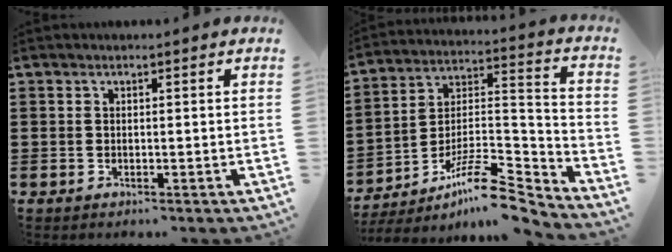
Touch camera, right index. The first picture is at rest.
{"total": 10.3, "force": [-7.9, 2.5, 6.1], "torque": [-0.110, 0.013, -0.155]}